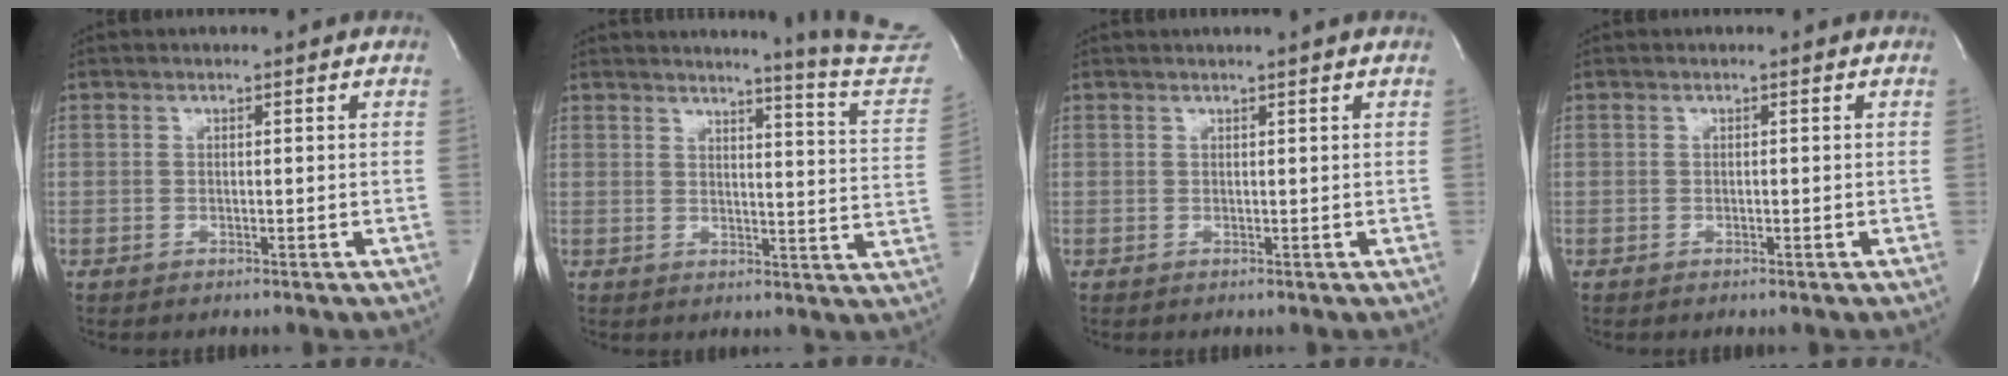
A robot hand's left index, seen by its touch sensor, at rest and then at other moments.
{"total": 14.2, "force": [13.8, -2.3, 2.9], "torque": [-0.040, -0.131, 0.140]}
{"total": 1.7, "force": [1.4, -0.6, 0.7], "torque": [-0.015, 0.001, 0.024]}
{"total": 0.0}